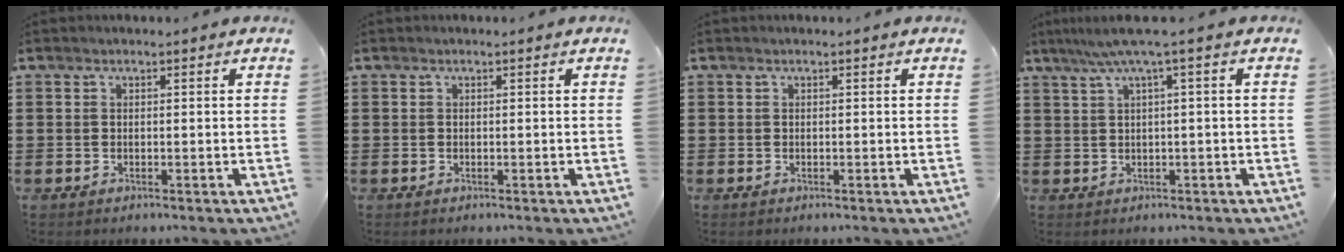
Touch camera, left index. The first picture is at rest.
{"total": 0.0}
{"total": 0.0}
{"total": 3.8, "force": [1.0, -0.4, 3.7], "torque": [-0.071, -0.002, 0.014]}